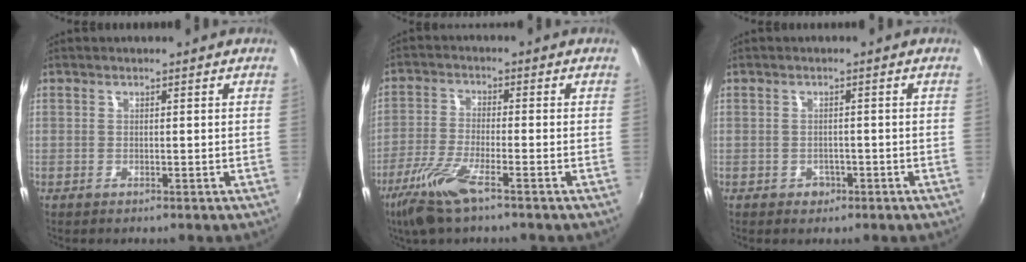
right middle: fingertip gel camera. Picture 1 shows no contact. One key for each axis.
{"total": 8.9, "fx": -5.7, "fy": 1.3, "fz": 6.8, "tx": -0.153, "ty": -0.019, "tz": -0.113}
{"total": 2.2, "fx": -1.0, "fy": 1.9, "fz": 0.5, "tx": -0.011, "ty": -0.001, "tz": -0.012}